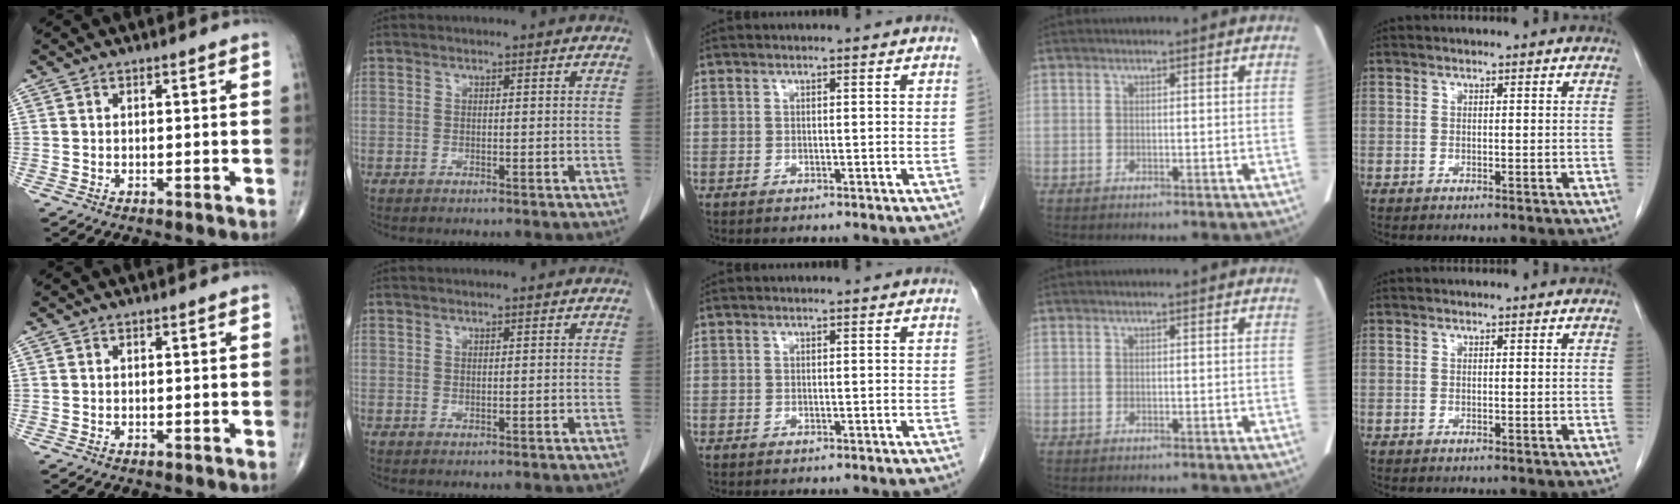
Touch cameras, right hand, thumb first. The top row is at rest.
{}